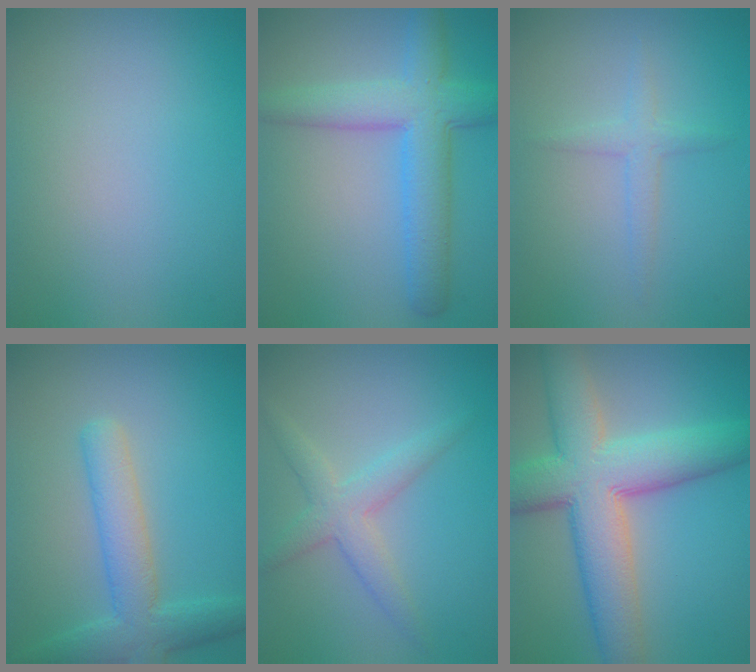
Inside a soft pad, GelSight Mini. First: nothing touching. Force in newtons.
{"total": 6.2, "press": 6.2, "slide": 0.2}
{"total": 1.6, "press": 1.6, "slide": 0.1}
{"total": 5.1, "press": 5.1, "slide": 0.2}
{"total": 3.2, "press": 3.2, "slide": 0.1}
{"total": 10.6, "press": 10.6, "slide": 0.5}